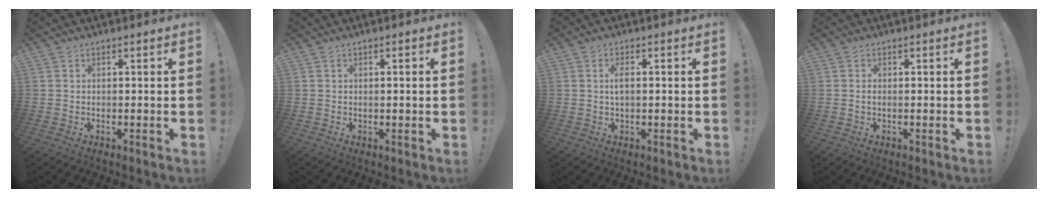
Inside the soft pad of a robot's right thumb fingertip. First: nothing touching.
{"total": 0.9, "force": [0.1, -0.2, 0.9], "torque": [-0.016, -0.003, 0.000]}
{"total": 2.6, "force": [0.1, 1.1, 2.4], "torque": [-0.044, 0.004, -0.001]}
{"total": 0.7, "force": [-0.2, 0.4, 0.5], "torque": [-0.019, 0.006, -0.002]}